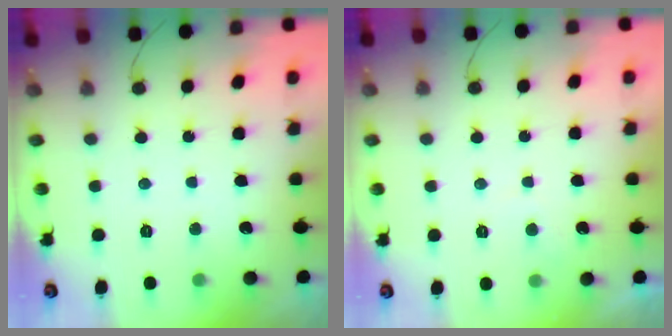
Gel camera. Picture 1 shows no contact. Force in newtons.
{"total": 0.0}